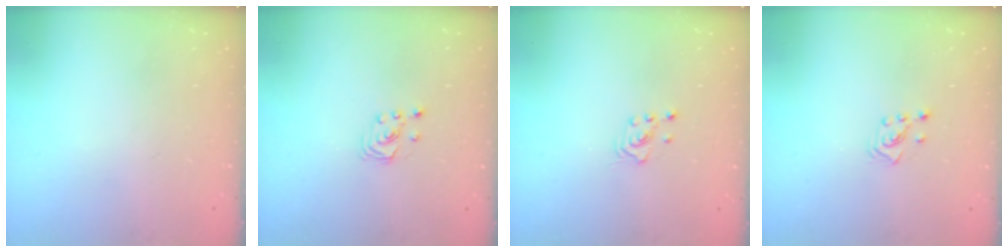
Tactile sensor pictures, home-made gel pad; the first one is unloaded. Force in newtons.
{"total": 1.8, "press": 1.8, "slide": 0.2}
{"total": 2.0, "press": 2.0, "slide": 0.3}
{"total": 2.3, "press": 2.2, "slide": 0.7}